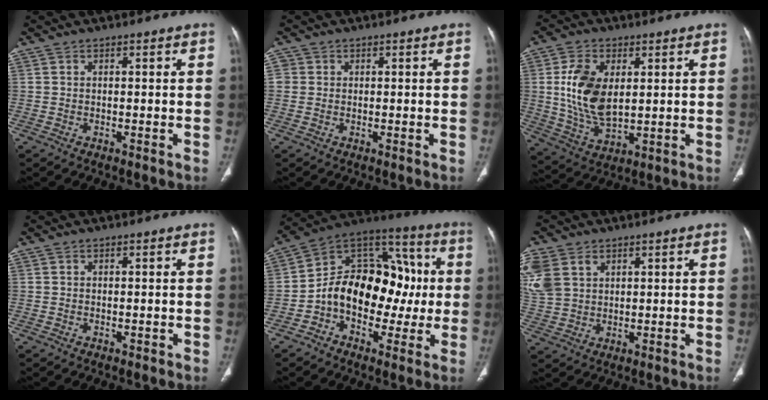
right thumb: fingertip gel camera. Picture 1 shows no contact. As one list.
[{"total": 1.3, "force": [0.1, 1.3, 0.1], "torque": [0.007, 0.003, 0.001]}, {"total": 12.6, "force": [2.1, 7.3, 10.0], "torque": [-0.186, -0.014, 0.048]}, {"total": 0.0}, {"total": 19.1, "force": [-2.0, 13.4, 13.5], "torque": [-0.163, 0.060, -0.035]}, {"total": 10.4, "force": [4.1, 7.7, 5.7], "torque": [-0.139, 0.002, 0.092]}]